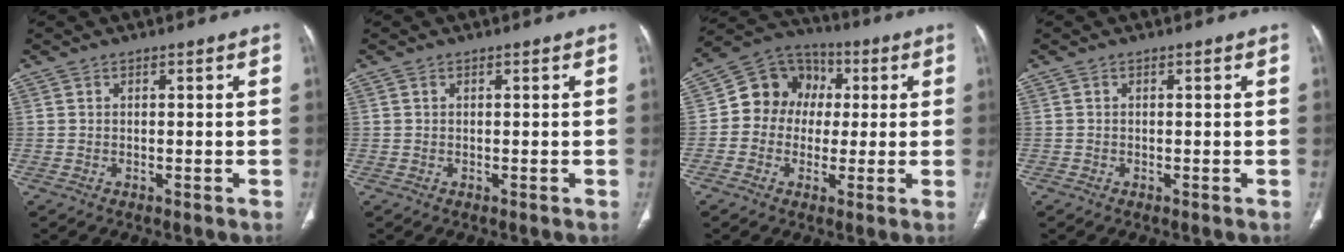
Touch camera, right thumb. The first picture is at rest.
{"total": 0.0}
{"total": 11.8, "force": [0.7, 10.5, 5.4], "torque": [-0.051, 0.027, -0.002]}
{"total": 0.0}